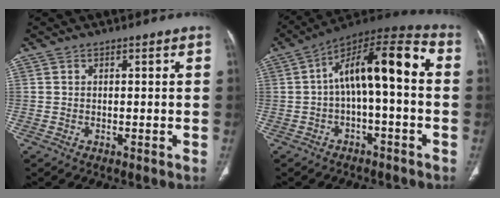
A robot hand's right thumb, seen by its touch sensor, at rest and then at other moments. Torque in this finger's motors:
{"motor_torque": [-0.95, 1.26, 0.94, -0.56, 0.20]}